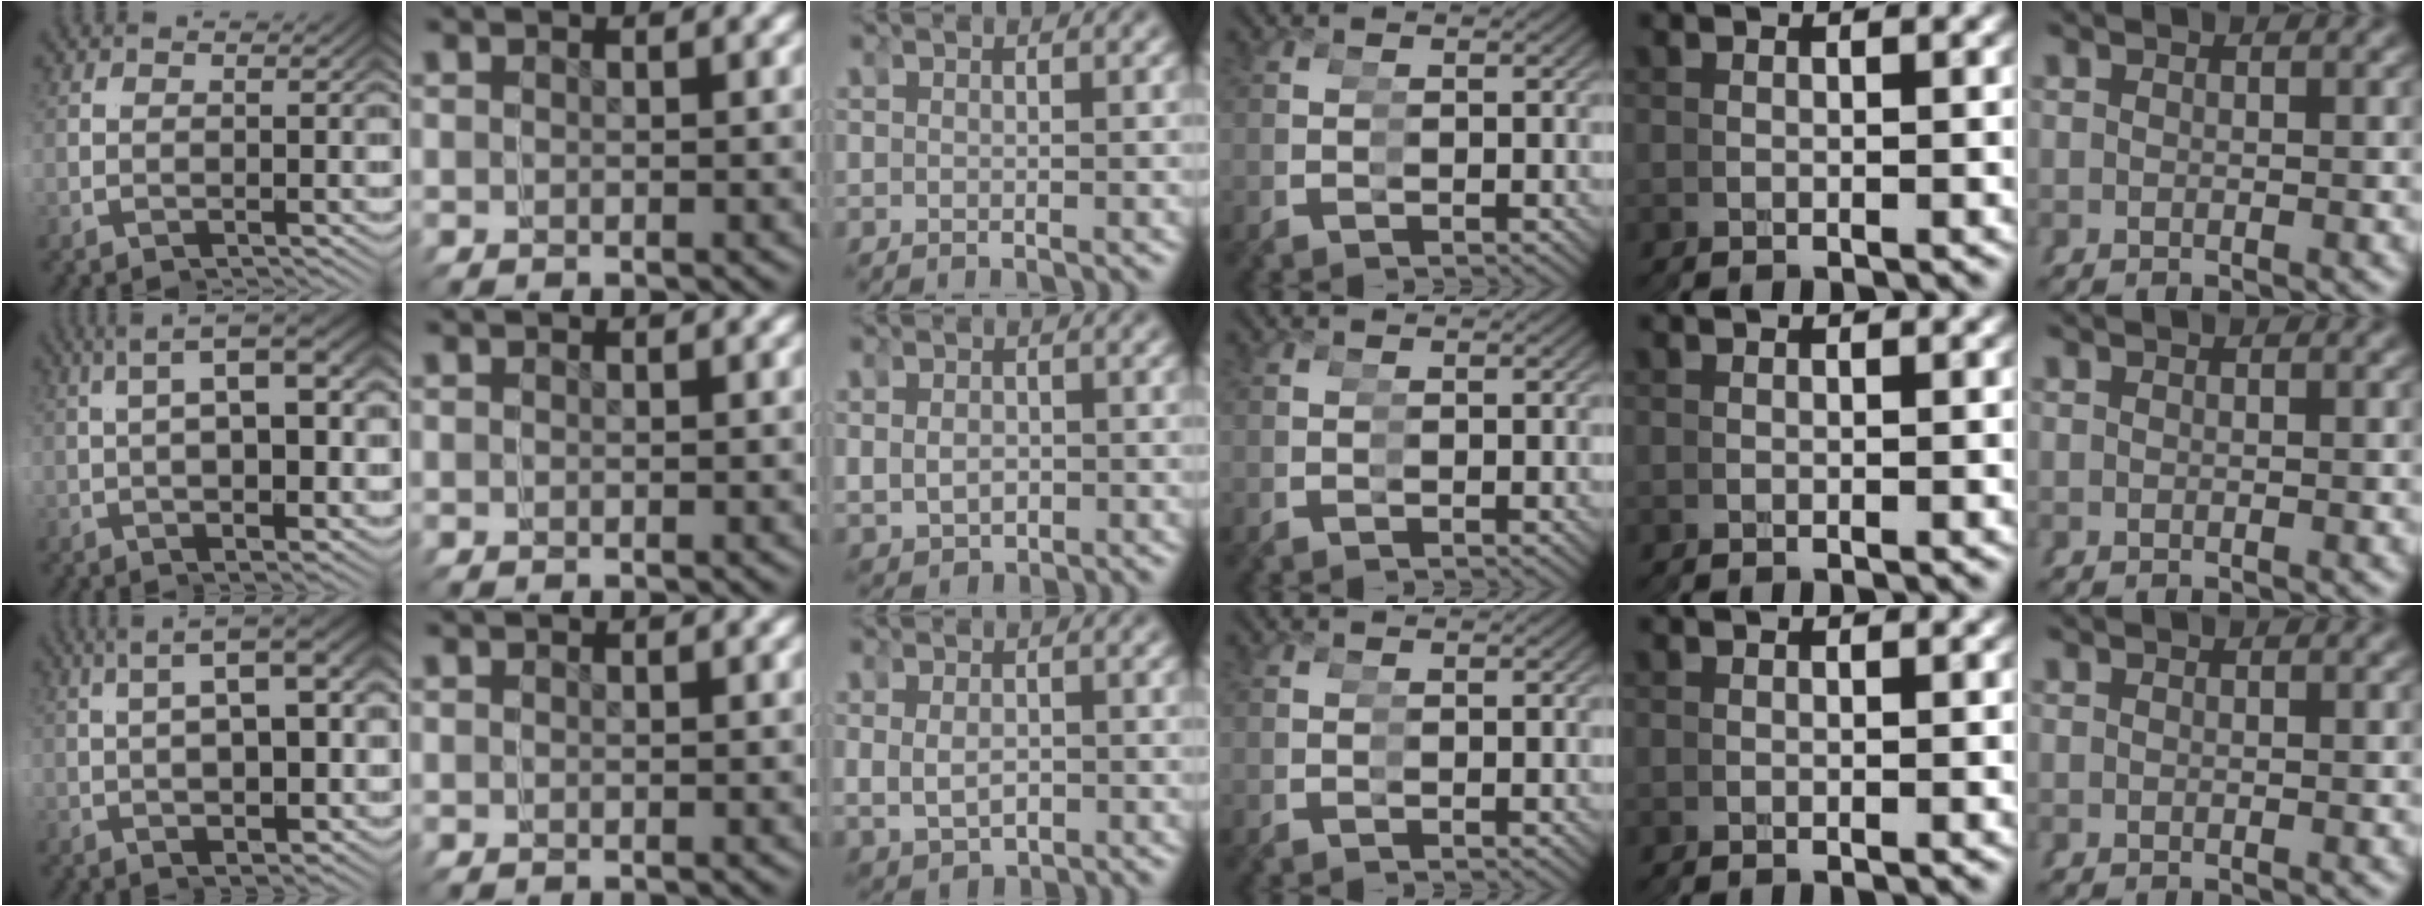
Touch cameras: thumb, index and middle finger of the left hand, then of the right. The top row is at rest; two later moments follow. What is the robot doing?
{"motion": "grasp_and_lifting", "object": "bandage"}